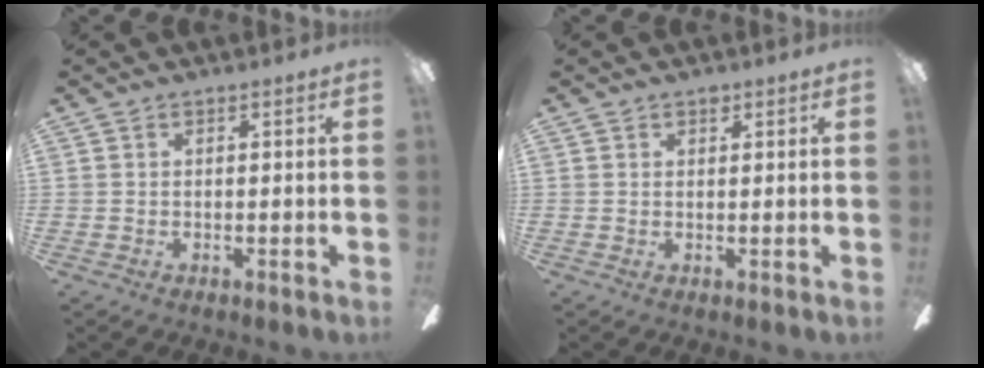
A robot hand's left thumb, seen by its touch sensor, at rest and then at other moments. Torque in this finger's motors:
{"motor_torque": [0.14, -0.02, 0.62, -0.13, 0.00]}